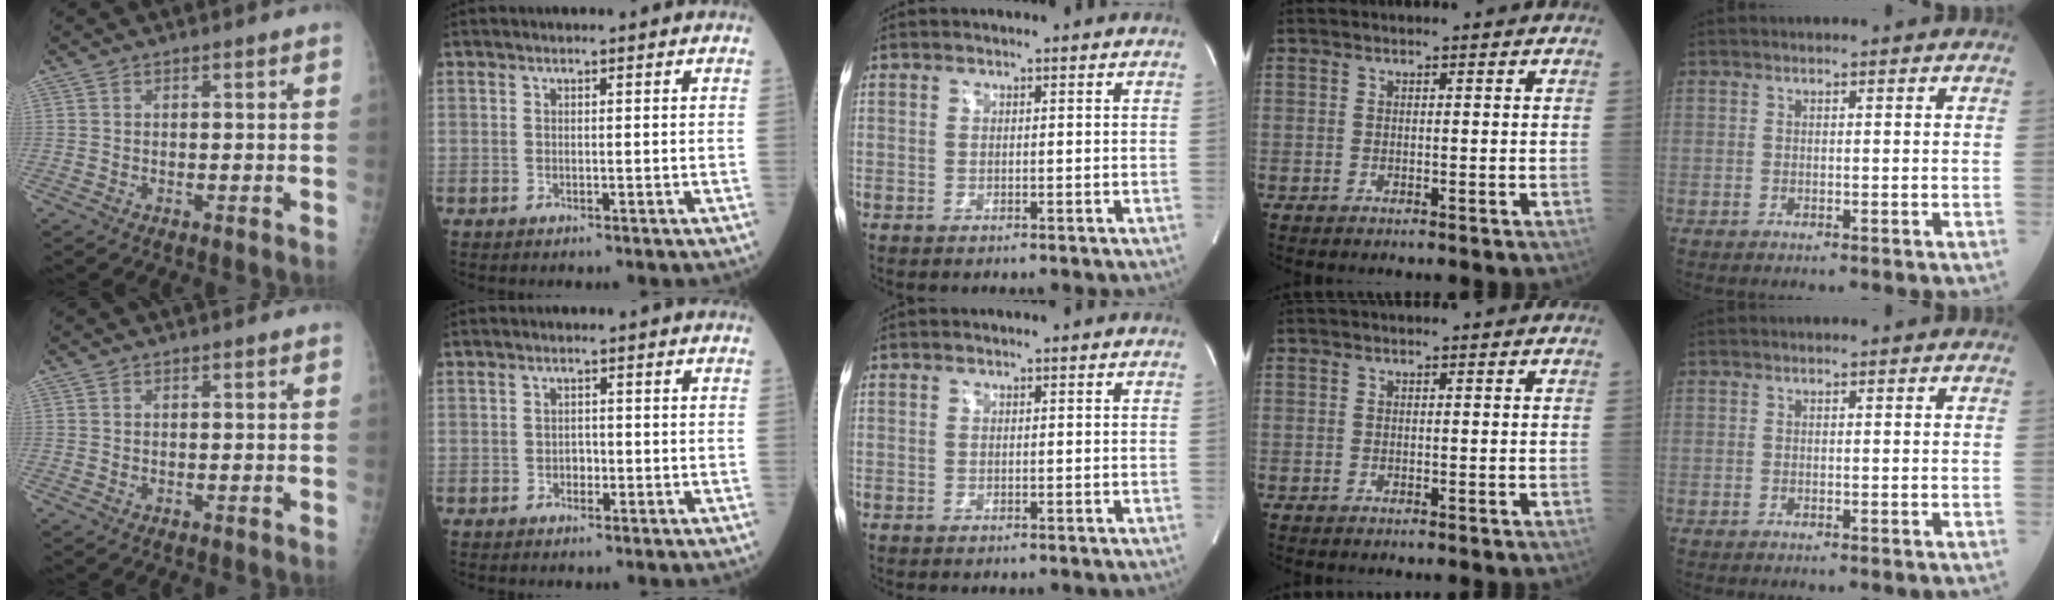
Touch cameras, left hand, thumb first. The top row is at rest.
{"index": {"total": 1.3, "force": [-0.4, 0.9, 0.7], "torque": [-0.010, 0.004, -0.008]}}